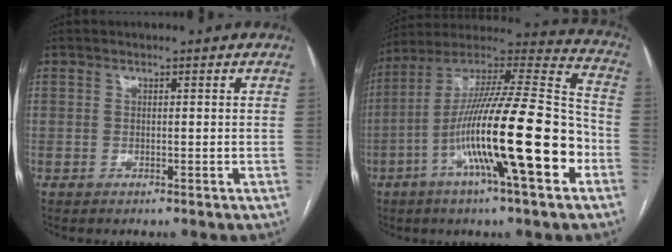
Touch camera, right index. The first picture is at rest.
{"total": 23.2, "force": [-7.4, 1.7, 22.0], "torque": [-0.369, -0.009, -0.131]}